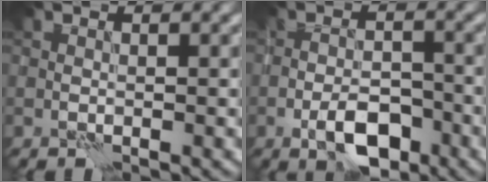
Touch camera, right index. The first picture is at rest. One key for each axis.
{"total": 4.7, "fx": -2.6, "fy": 2.2, "fz": 3.3, "tx": -0.051, "ty": -0.001, "tz": -0.045}